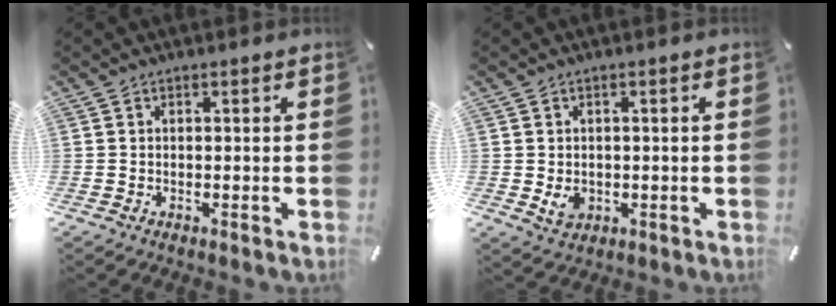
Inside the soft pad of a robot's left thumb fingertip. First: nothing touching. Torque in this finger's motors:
{"motor_torque": [0.42, 0.37, 0.46, -0.01, 0.00]}